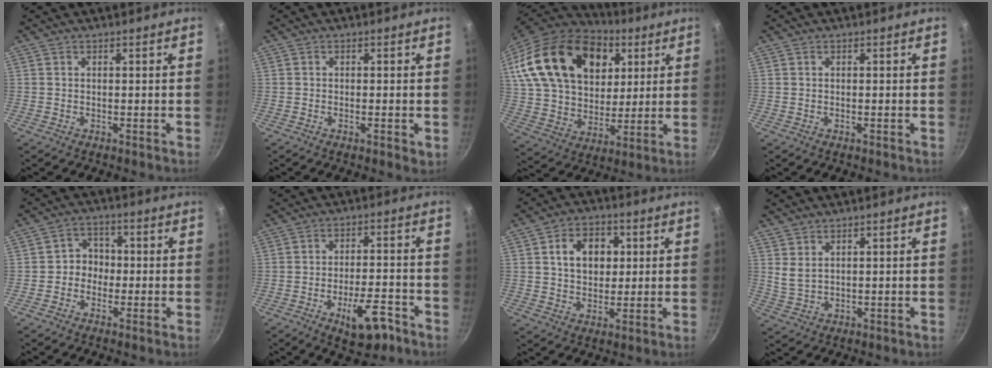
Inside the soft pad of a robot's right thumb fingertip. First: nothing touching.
{"total": 1.9, "force": [-0.6, 0.6, 1.8], "torque": [-0.030, -0.002, -0.012]}
{"total": 30.0, "force": [11.5, 20.0, 19.2], "torque": [-0.343, -0.003, 0.203]}
{"total": 0.0}
{"total": 4.7, "force": [-0.8, 4.3, 1.8], "torque": [0.008, 0.017, -0.023]}
{"total": 9.5, "force": [-4.9, 3.9, 7.1], "torque": [-0.087, 0.027, -0.065]}
{"total": 9.2, "force": [2.2, 6.9, 5.7], "torque": [-0.067, 0.004, 0.031]}
{"total": 3.0, "force": [1.8, 1.6, 1.7], "torque": [-0.033, -0.013, 0.041]}